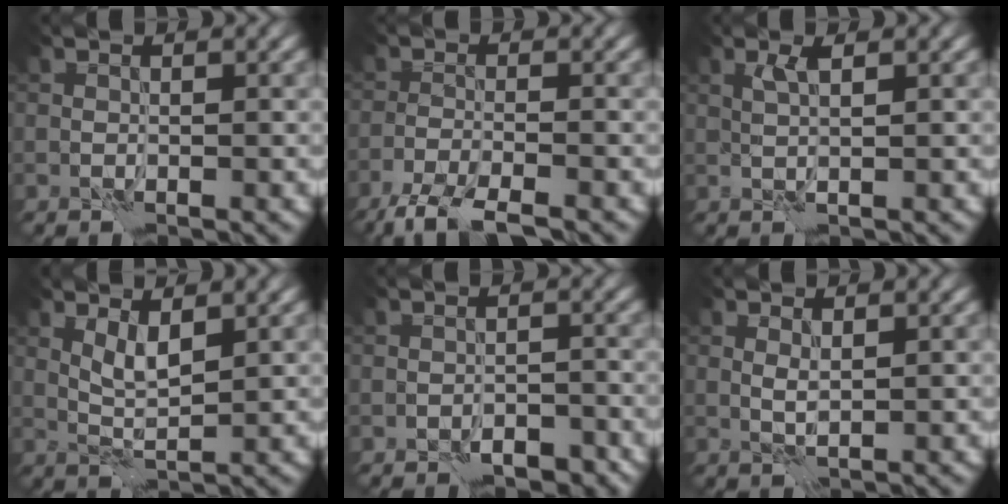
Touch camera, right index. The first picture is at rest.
{"total": 4.6, "force": [-3.9, 0.7, 2.3], "torque": [-0.043, -0.009, -0.077]}
{"total": 1.5, "force": [0.9, 0.1, 1.2], "torque": [-0.025, 0.002, 0.014]}
{"total": 2.4, "force": [1.4, 0.6, 1.9], "torque": [-0.043, -0.004, 0.029]}
{"total": 2.6, "force": [-2.1, 1.2, 1.1], "torque": [-0.018, 0.009, -0.027]}
{"total": 0.9, "force": [0.6, 0.2, 0.6], "torque": [-0.014, -0.002, 0.012]}